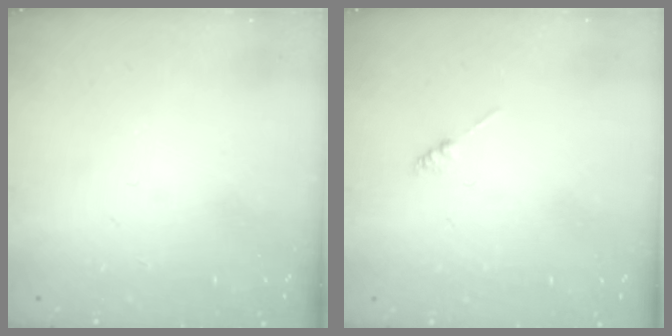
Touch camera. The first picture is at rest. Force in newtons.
{"total": 0.0}